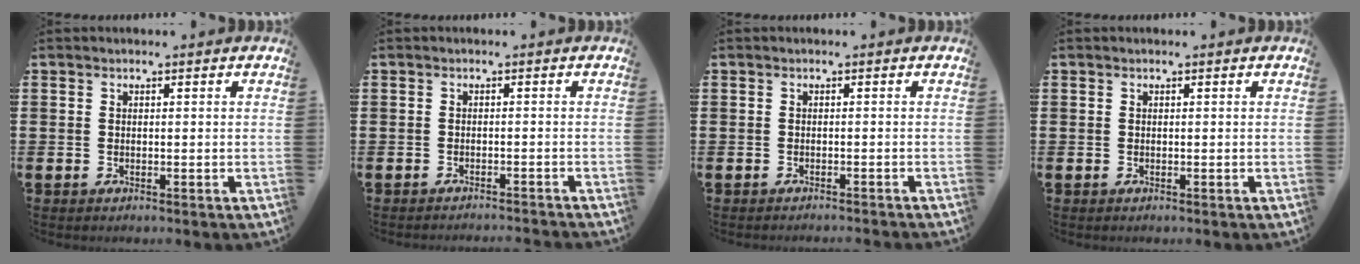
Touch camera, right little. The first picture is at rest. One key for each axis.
{"total": 0.9, "fx": -0.9, "fy": -0.2, "fz": 0.0, "tx": 0.000, "ty": 0.000, "tz": -0.019}
{"total": 0.6, "fx": -0.6, "fy": -0.2, "fz": 0.0, "tx": 0.002, "ty": 0.000, "tz": -0.013}
{"total": 0.0}